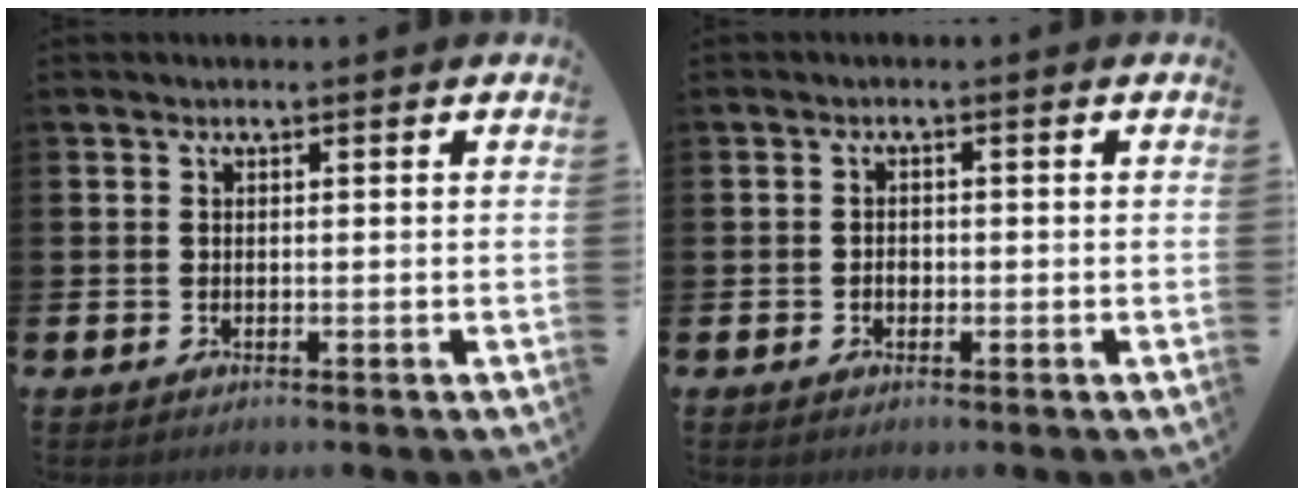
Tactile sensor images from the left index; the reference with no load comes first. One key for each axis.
{"total": 1.3, "fx": -0.4, "fy": 1.0, "fz": 0.7, "tx": -0.012, "ty": 0.003, "tz": -0.010}